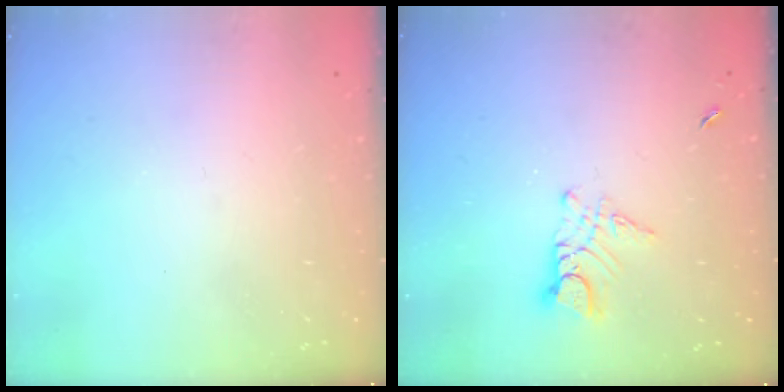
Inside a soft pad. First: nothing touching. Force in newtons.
{"total": 4.9, "press": 4.9, "slide": 0.3}